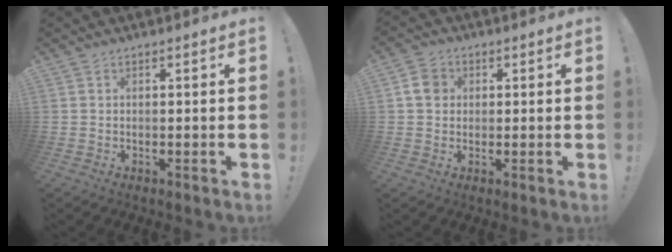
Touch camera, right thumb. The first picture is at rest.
{"total": 5.8, "force": [1.1, 4.9, 2.9], "torque": [-0.039, 0.007, 0.021]}